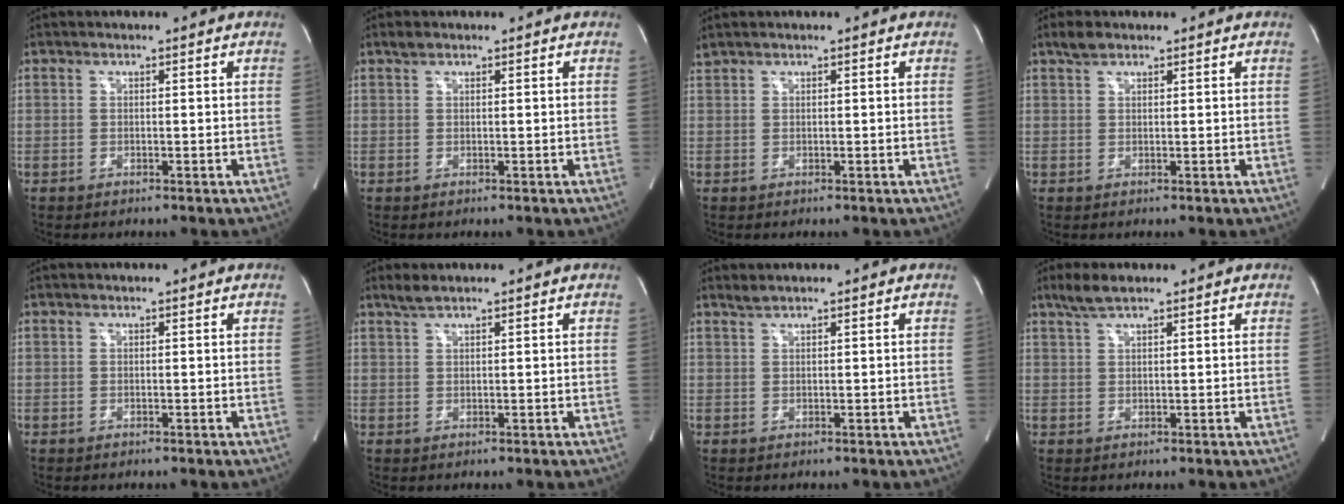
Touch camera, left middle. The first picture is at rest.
{"total": 0.8, "force": [0.7, 0.4, 0.3], "torque": [-0.010, 0.007, 0.013]}
{"total": 0.8, "force": [0.7, -0.1, 0.2], "torque": [-0.016, 0.018, 0.024]}
{"total": 1.9, "force": [1.5, 0.8, 0.8], "torque": [-0.023, 0.008, 0.029]}
{"total": 0.0}
{"total": 1.7, "force": [1.4, 0.0, 0.9], "torque": [-0.024, 0.007, 0.032]}
{"total": 1.0, "force": [0.9, -0.1, 0.3], "torque": [-0.011, 0.004, 0.024]}
{"total": 3.3, "force": [2.5, 0.5, 2.1], "torque": [-0.052, 0.010, 0.053]}